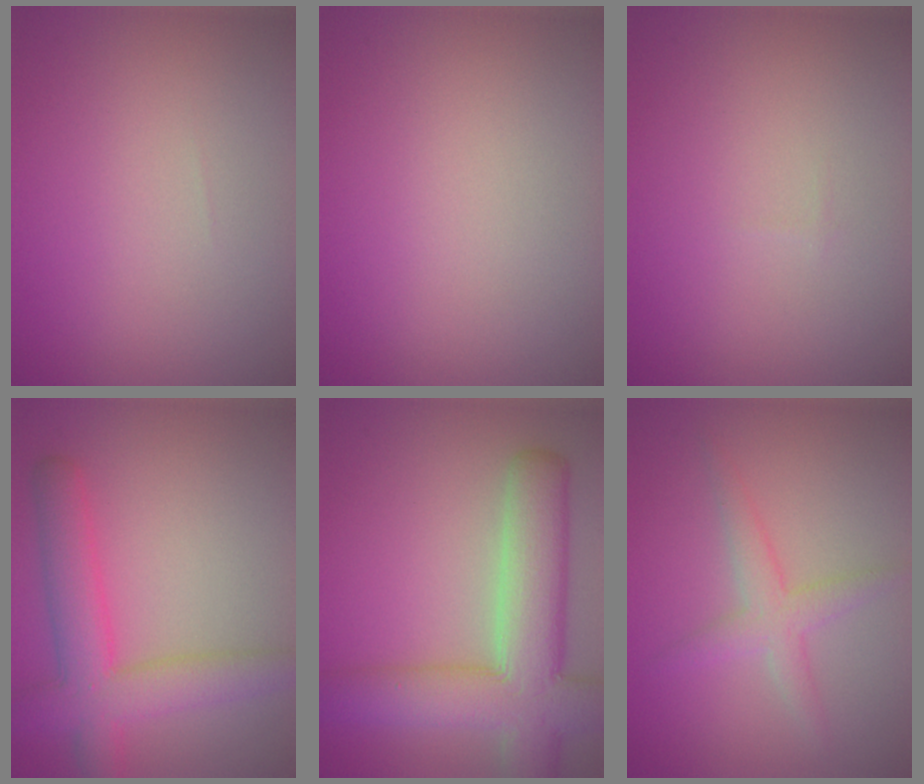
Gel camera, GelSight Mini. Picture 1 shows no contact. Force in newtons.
{"total": 0.0}
{"total": 0.0}
{"total": 5.9, "press": 5.9, "slide": 0.2}
{"total": 9.4, "press": 9.4, "slide": 0.5}
{"total": 2.5, "press": 2.5, "slide": 0.0}